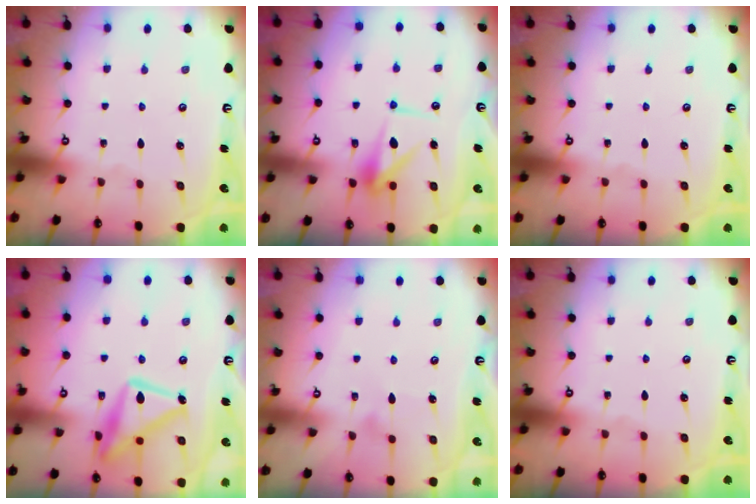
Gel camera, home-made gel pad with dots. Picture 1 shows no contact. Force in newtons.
{"total": 9.9, "press": 9.9, "slide": 0.2}
{"total": 0.0}
{"total": 16.1, "press": 16.0, "slide": 0.7}
{"total": 6.3, "press": 6.3, "slide": 0.3}
{"total": 0.0}